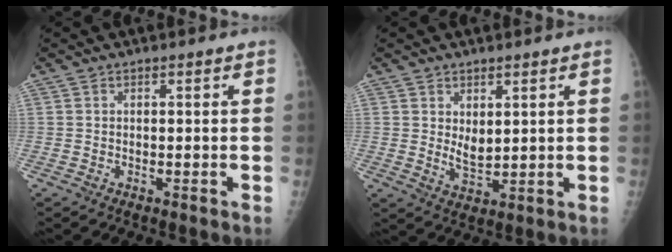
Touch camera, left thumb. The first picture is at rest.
{"total": 4.3, "force": [1.6, 2.4, 3.3], "torque": [-0.048, -0.022, 0.038]}